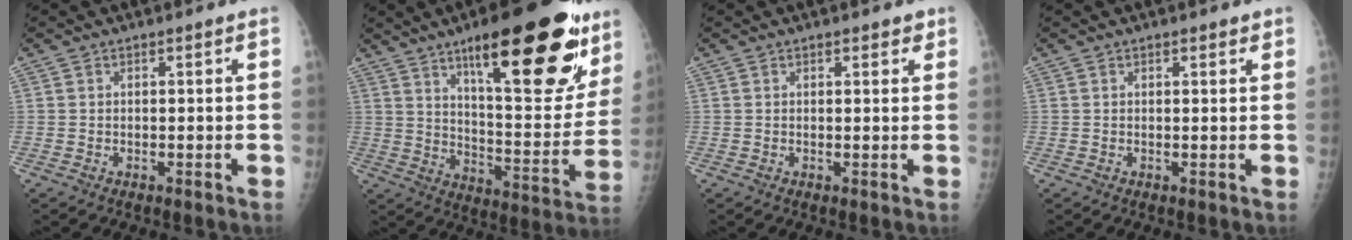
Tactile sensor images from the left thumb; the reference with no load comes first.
{"total": 28.9, "force": [16.3, 8.7, 22.2], "torque": [-0.277, -0.060, 0.245]}
{"total": 2.0, "force": [1.2, 0.9, 1.3], "torque": [-0.008, -0.003, 0.013]}
{"total": 1.2, "force": [0.8, 0.4, 0.9], "torque": [-0.011, -0.002, 0.009]}